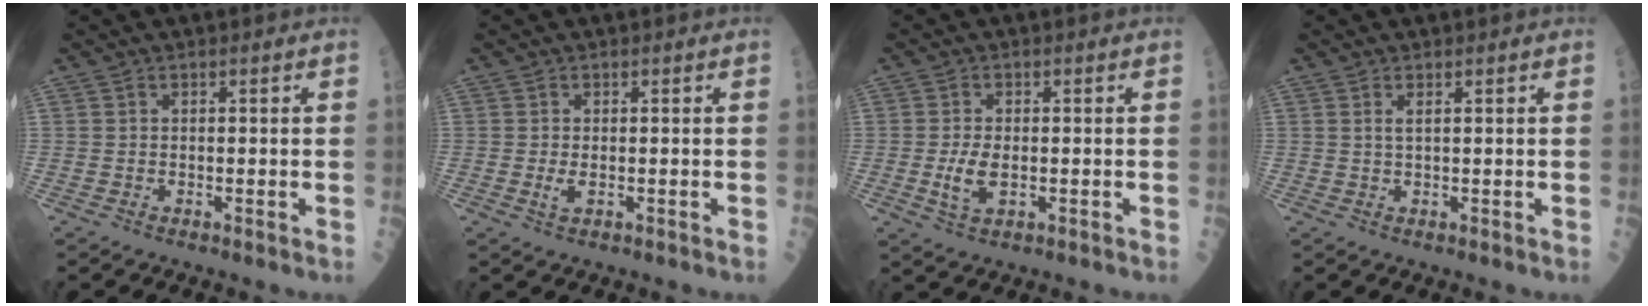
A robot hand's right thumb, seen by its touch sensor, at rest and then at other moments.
{"total": 1.7, "force": [-0.3, 0.7, 1.5], "torque": [-0.031, -0.004, -0.003]}
{"total": 4.7, "force": [-0.7, 2.4, 4.0], "torque": [-0.076, -0.006, -0.010]}
{"total": 1.0, "force": [0.4, 0.2, 0.9], "torque": [-0.024, -0.002, 0.010]}